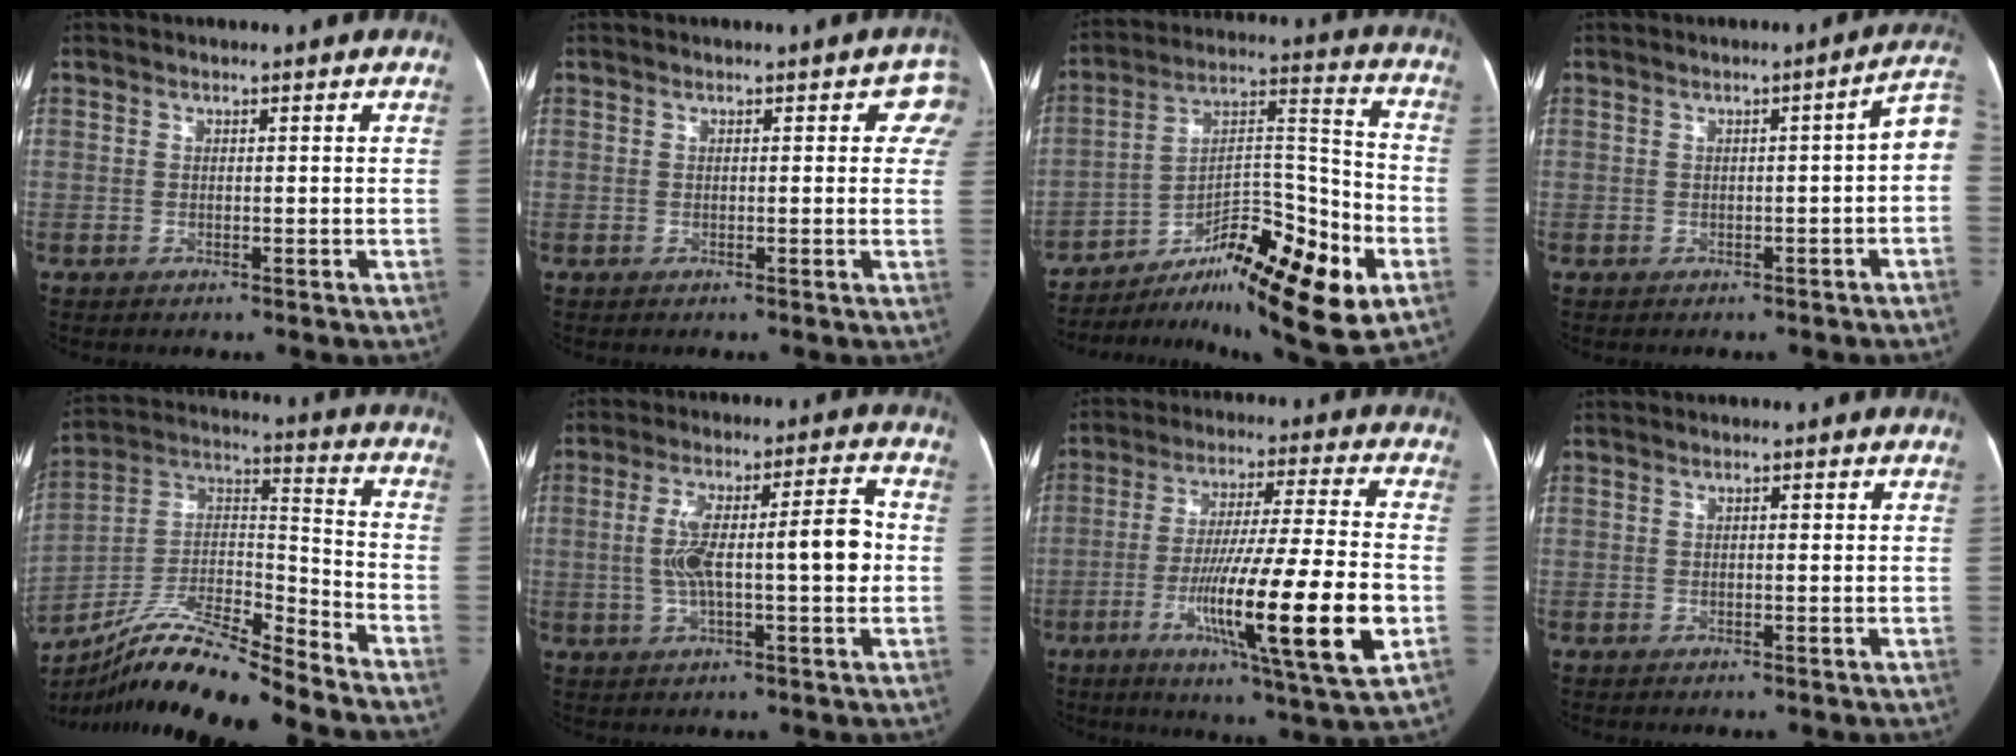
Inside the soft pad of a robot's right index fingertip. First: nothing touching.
{"total": 3.7, "force": [1.8, 1.8, 2.6], "torque": [-0.009, 0.006, 0.008]}
{"total": 20.4, "force": [-10.9, 4.5, 16.6], "torque": [-0.241, 0.025, -0.164]}
{"total": 4.6, "force": [-0.5, 0.5, 4.5], "torque": [-0.046, 0.016, -0.010]}
{"total": 17.0, "force": [-14.7, 1.3, 8.4], "torque": [-0.154, 0.040, -0.261]}
{"total": 11.7, "force": [-0.1, 2.6, 11.4], "torque": [-0.196, 0.034, 0.001]}
{"total": 19.7, "force": [-5.8, -0.1, 18.9], "torque": [-0.306, -0.027, -0.095]}
{"total": 0.7, "force": [0.1, 0.2, 0.7], "torque": [-0.010, 0.002, 0.001]}